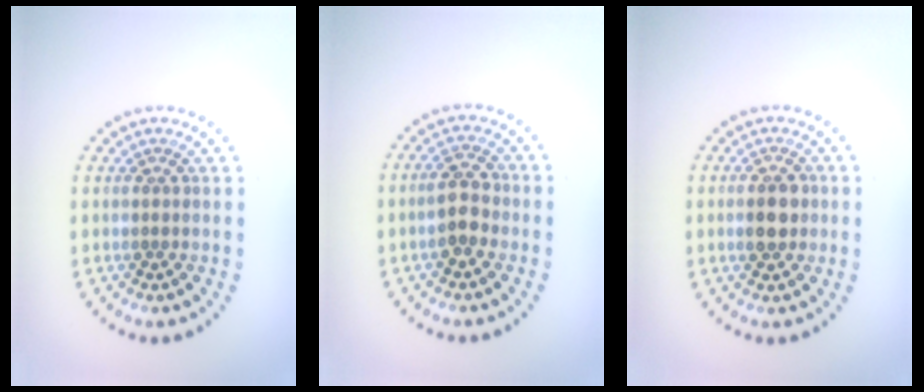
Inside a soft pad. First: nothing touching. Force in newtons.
{"total": 2.6, "press": 2.6, "slide": 0.4}
{"total": 2.5, "press": 2.5, "slide": 0.2}